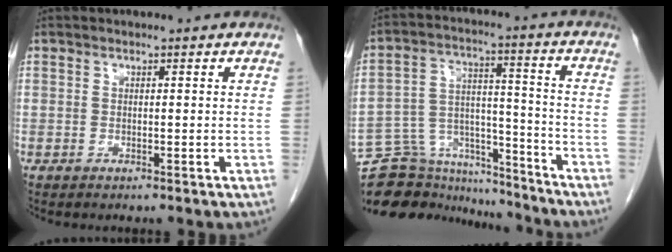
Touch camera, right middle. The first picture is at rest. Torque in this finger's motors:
{"motor_torque": [0.99, -1.15, 0.24, 0.00]}